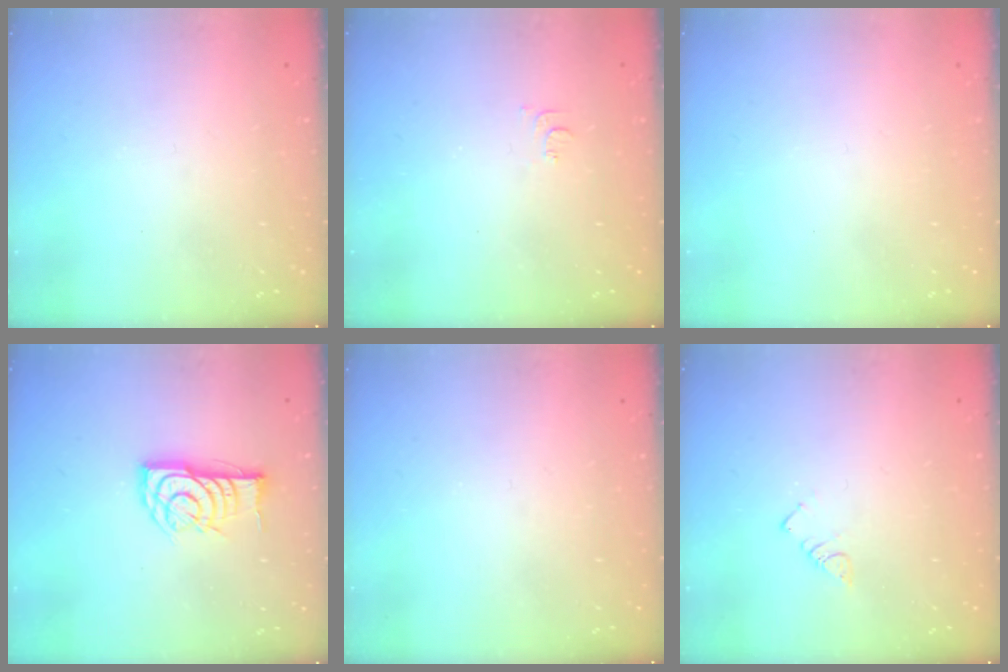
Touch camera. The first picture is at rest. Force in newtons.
{"total": 5.4, "press": 5.3, "slide": 0.6}
{"total": 1.5, "press": 1.5, "slide": 0.1}
{"total": 12.2, "press": 12.2, "slide": 0.8}
{"total": 0.0}
{"total": 3.4, "press": 3.4, "slide": 0.5}